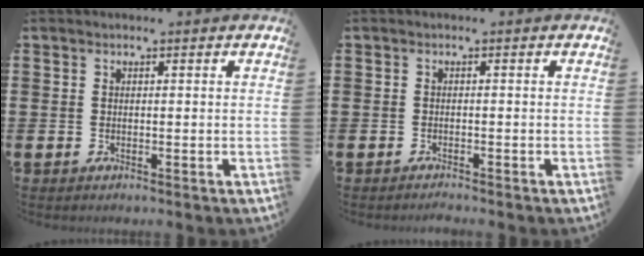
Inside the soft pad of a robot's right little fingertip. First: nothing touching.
{"total": 0.6, "force": [-0.6, 0.0, 0.2], "torque": [-0.005, -0.003, -0.012]}